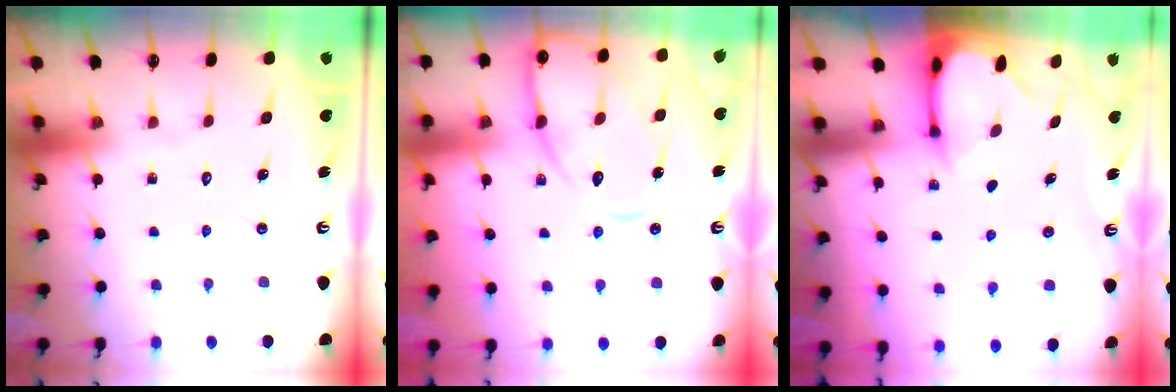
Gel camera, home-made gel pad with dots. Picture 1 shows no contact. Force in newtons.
{"total": 13.5, "press": 13.4, "slide": 1.2}
{"total": 2.6, "press": 2.5, "slide": 0.3}